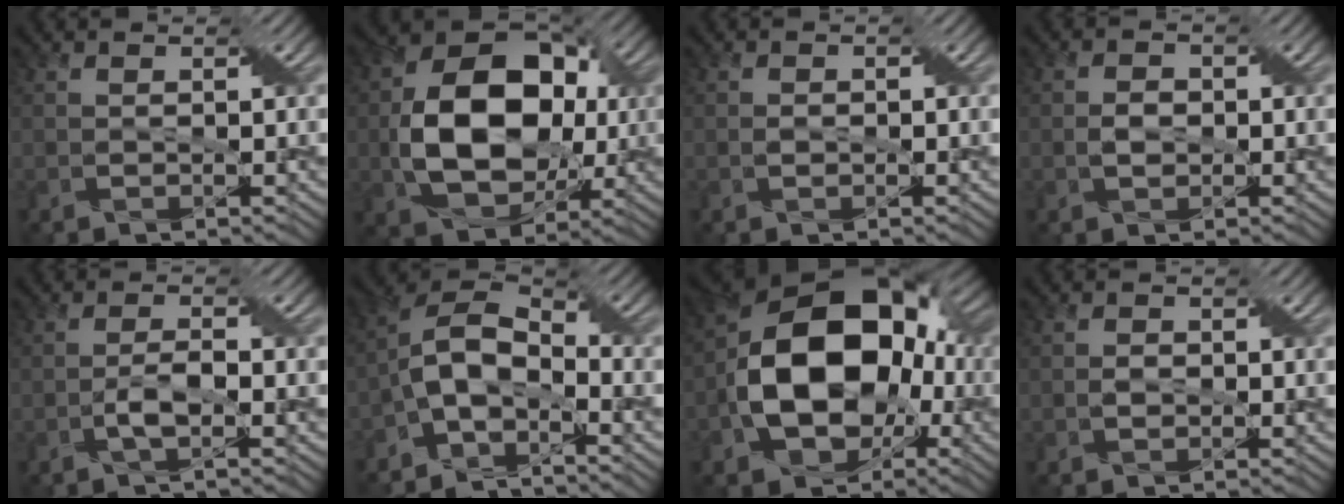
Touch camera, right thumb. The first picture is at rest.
{"total": 14.5, "force": [-0.7, 10.2, 10.3], "torque": [-0.182, 0.002, -0.005]}
{"total": 1.0, "force": [-0.2, 0.8, 0.6], "torque": [-0.012, -0.002, -0.004]}
{"total": 2.1, "force": [-0.3, 1.6, 1.3], "torque": [-0.029, -0.001, -0.007]}
{"total": 2.6, "force": [-1.3, 0.7, 2.2], "torque": [-0.048, 0.010, -0.028]}
{"total": 8.7, "force": [-3.6, 4.8, 6.3], "torque": [-0.130, 0.007, -0.086]}
{"total": 17.6, "force": [-2.7, 12.0, 12.6], "torque": [-0.215, -0.014, -0.055]}
{"total": 1.3, "force": [-0.3, 1.0, 0.8], "torque": [-0.017, -0.001, -0.008]}